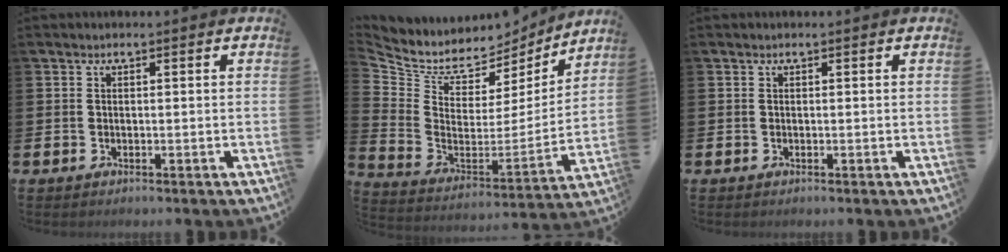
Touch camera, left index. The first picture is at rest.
{"total": 7.3, "force": [6.4, 3.4, 1.0], "torque": [-0.066, -0.055, 0.109]}
{"total": 0.0}